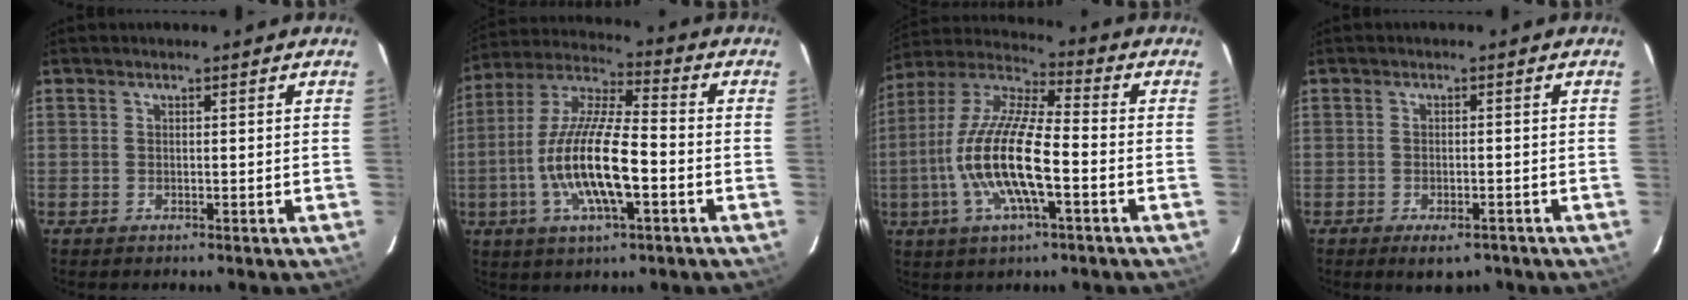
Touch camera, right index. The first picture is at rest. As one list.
[{"total": 15.9, "force": [-4.3, 4.1, 14.8], "torque": [-0.297, -0.007, -0.082]}, {"total": 16.5, "force": [-4.2, 4.1, 15.5], "torque": [-0.309, -0.007, -0.087]}, {"total": 4.5, "force": [-3.2, 1.9, 2.6], "torque": [-0.049, -0.008, -0.042]}]